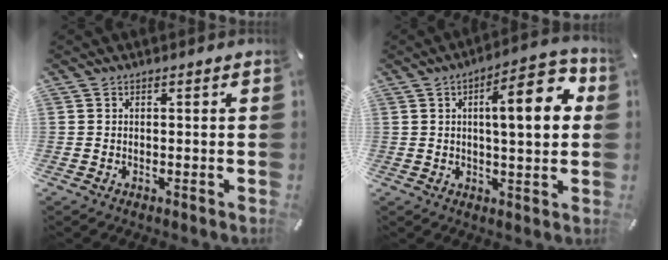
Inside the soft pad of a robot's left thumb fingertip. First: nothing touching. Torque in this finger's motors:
{"motor_torque": [0.55, 0.67, 1.54, -0.79, 0.17]}